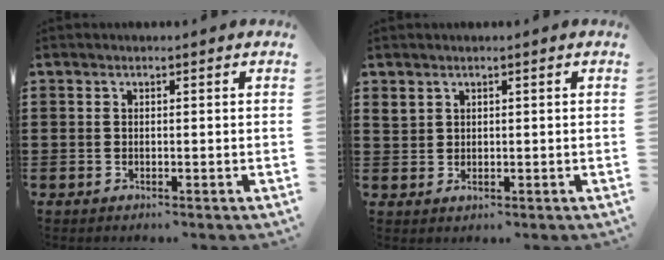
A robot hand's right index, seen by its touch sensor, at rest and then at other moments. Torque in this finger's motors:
{"motor_torque": [0.99, 1.15, 0.04, 0.03]}